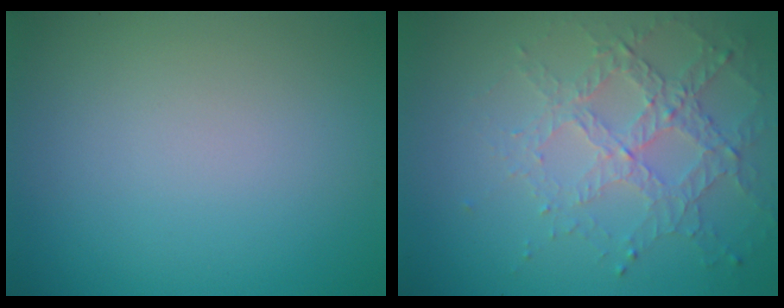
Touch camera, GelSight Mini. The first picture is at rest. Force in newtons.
{"total": 4.7, "press": 3.3, "slide": 3.3}